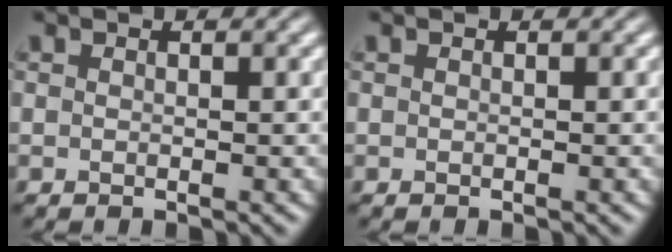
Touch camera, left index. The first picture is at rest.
{"total": 0.0}